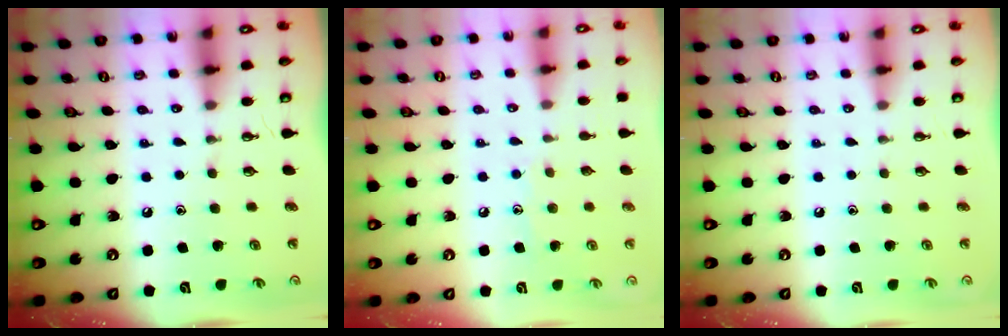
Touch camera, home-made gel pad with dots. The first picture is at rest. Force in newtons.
{"total": 6.5, "press": 6.5, "slide": 0.7}
{"total": 0.0}